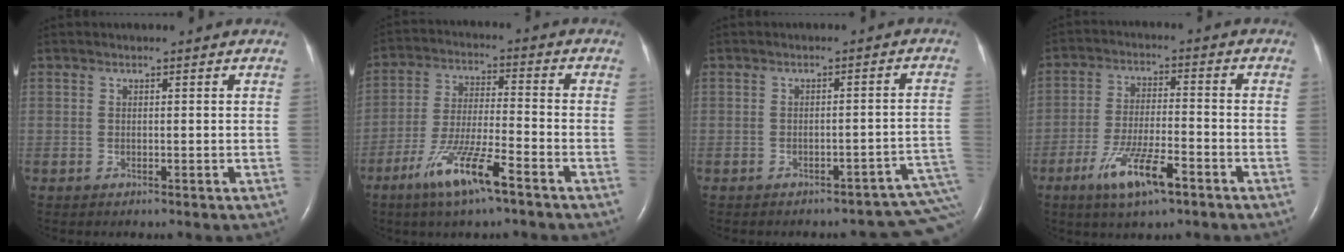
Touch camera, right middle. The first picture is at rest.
{"total": 10.5, "force": [-6.4, 0.9, 8.3], "torque": [-0.167, -0.017, -0.120]}
{"total": 8.4, "force": [-6.5, 3.1, 4.3], "torque": [-0.032, 0.034, -0.071]}
{"total": 9.2, "force": [-5.2, 1.7, 7.4], "torque": [-0.146, -0.012, -0.092]}